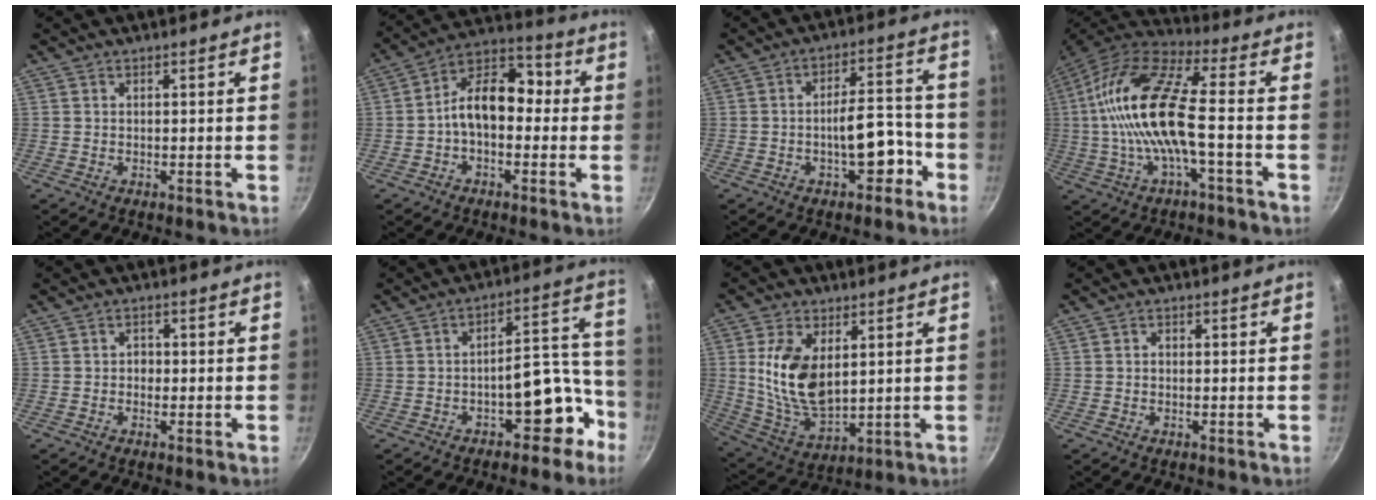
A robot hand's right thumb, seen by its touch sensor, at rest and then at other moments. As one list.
[{"total": 12.2, "force": [-0.8, 8.1, 9.1], "torque": [-0.106, 0.051, -0.038]}, {"total": 9.2, "force": [-3.9, 4.3, 7.2], "torque": [-0.068, 0.055, -0.049]}, {"total": 18.4, "force": [-1.6, 6.4, 17.2], "torque": [-0.339, 0.036, -0.046]}, {"total": 1.9, "force": [-0.3, 1.6, 1.1], "torque": [-0.009, 0.002, -0.008]}, {"total": 11.5, "force": [-5.7, 6.3, 7.7], "torque": [-0.033, 0.097, -0.070]}, {"total": 14.0, "force": [3.0, 8.1, 11.1], "torque": [-0.200, -0.026, 0.069]}, {"total": 1.1, "force": [0.0, 0.9, 0.6], "torque": [-0.008, 0.005, -0.002]}]